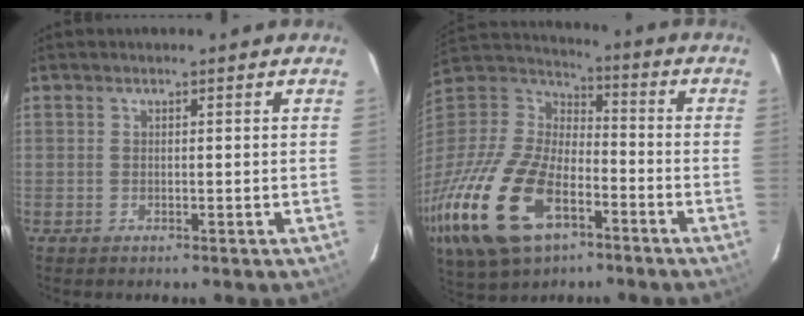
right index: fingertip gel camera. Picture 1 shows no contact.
{"total": 29.8, "force": [-13.9, 16.5, 20.6], "torque": [-0.479, -0.040, -0.248]}